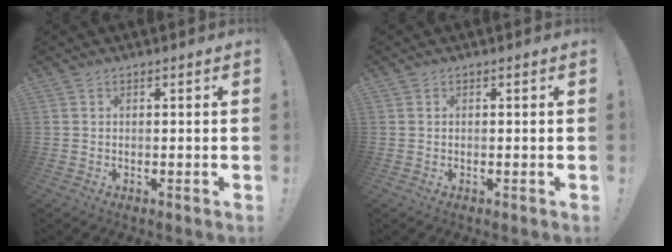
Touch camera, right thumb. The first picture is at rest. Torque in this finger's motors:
{"motor_torque": [0.10, -0.08, 0.08, 0.03, 0.00]}